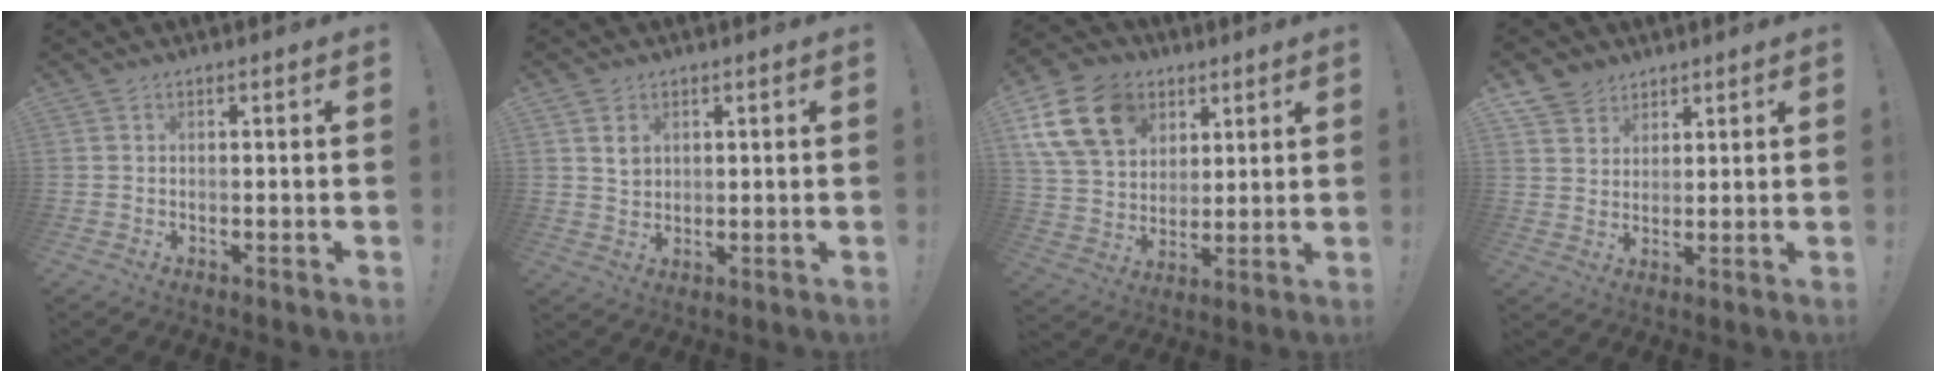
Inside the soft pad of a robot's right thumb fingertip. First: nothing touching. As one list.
[{"total": 3.8, "force": [1.7, 3.1, 1.3], "torque": [-0.011, -0.009, 0.029]}, {"total": 18.4, "force": [8.2, 13.7, 9.0], "torque": [-0.159, -0.027, 0.163]}, {"total": 6.3, "force": [4.5, 4.3, 0.3], "torque": [-0.003, -0.033, 0.089]}]